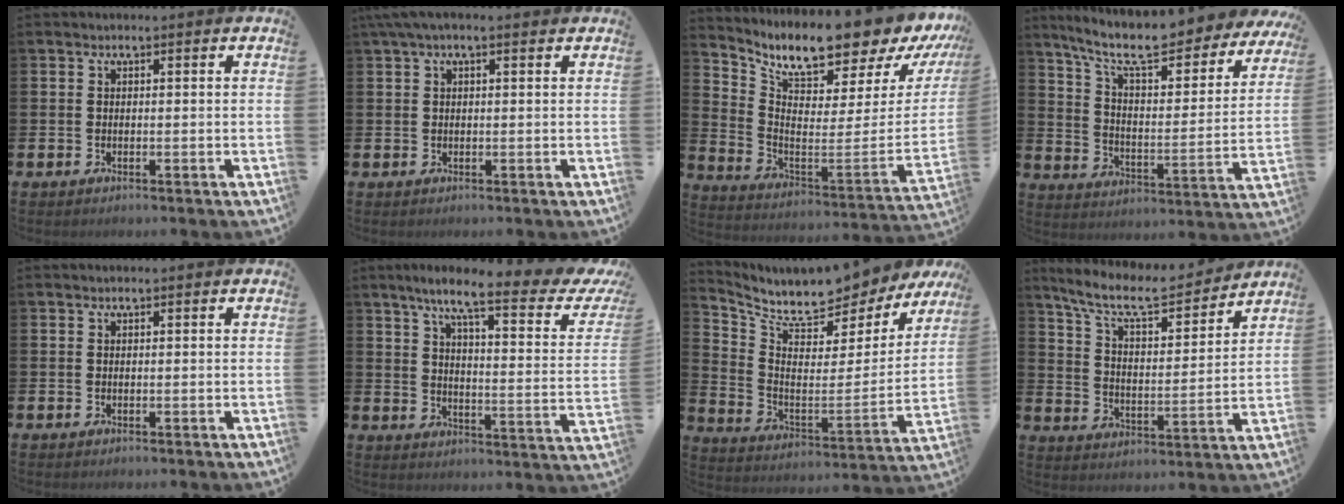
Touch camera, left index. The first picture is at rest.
{"total": 1.9, "force": [1.1, 0.4, 1.5], "torque": [-0.023, 0.003, 0.017]}
{"total": 8.7, "force": [8.1, 1.4, 3.0], "torque": [-0.070, -0.090, 0.124]}
{"total": 10.3, "force": [9.2, 1.9, 4.2], "torque": [-0.105, -0.071, 0.153]}
{"total": 0.0}
{"total": 8.5, "force": [5.9, 1.3, 6.0], "torque": [-0.106, -0.048, 0.082]}
{"total": 8.4, "force": [8.1, 1.5, 1.5], "torque": [-0.061, -0.076, 0.131]}
{"total": 9.0, "force": [8.1, 2.0, 3.3], "torque": [-0.099, -0.051, 0.140]}